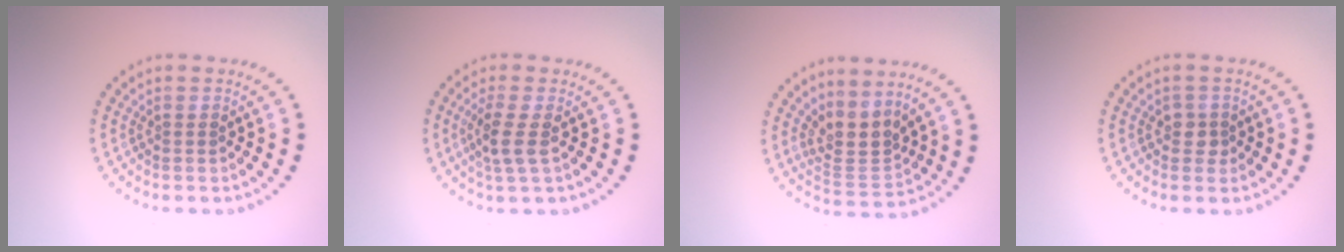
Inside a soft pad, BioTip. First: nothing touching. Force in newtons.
{"total": 2.4, "press": 2.0, "slide": 1.3}
{"total": 3.0, "press": 2.1, "slide": 2.1}
{"total": 1.5, "press": 1.2, "slide": 0.8}